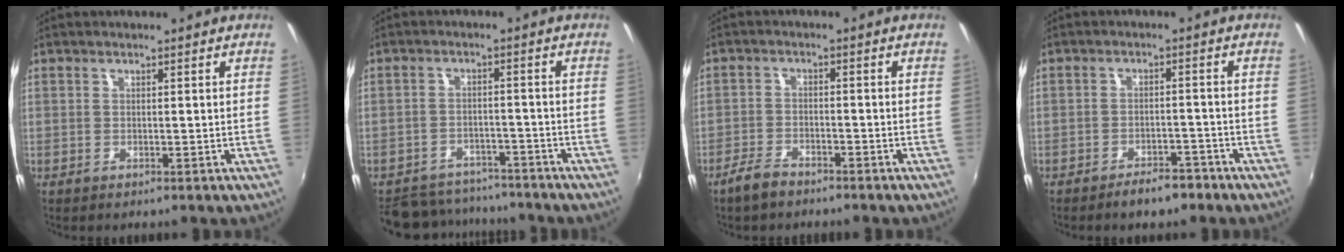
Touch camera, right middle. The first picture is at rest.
{"total": 13.8, "force": [-12.0, 5.4, 4.2], "torque": [-0.109, 0.007, -0.170]}
{"total": 4.7, "force": [-3.9, 1.2, 2.4], "torque": [-0.067, -0.004, -0.079]}
{"total": 5.2, "force": [-4.2, 2.1, 2.4], "torque": [-0.052, 0.005, -0.056]}